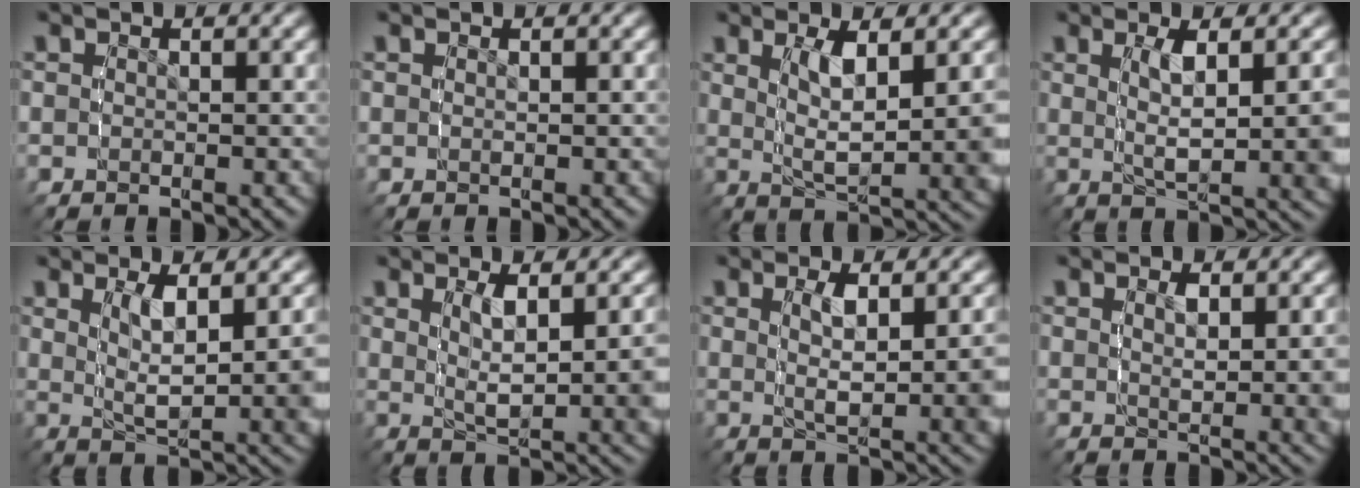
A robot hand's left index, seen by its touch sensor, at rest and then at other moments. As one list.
[{"total": 0.0}, {"total": 5.1, "force": [1.2, 0.7, 4.9], "torque": [-0.070, -0.008, 0.025]}, {"total": 4.6, "force": [1.2, 0.5, 4.4], "torque": [-0.067, -0.004, 0.025]}, {"total": 4.6, "force": [1.3, 0.5, 4.4], "torque": [-0.063, -0.007, 0.026]}, {"total": 4.1, "force": [1.3, 0.4, 3.8], "torque": [-0.058, -0.007, 0.028]}, {"total": 4.0, "force": [1.2, 0.3, 3.8], "torque": [-0.057, -0.005, 0.023]}, {"total": 2.2, "force": [1.2, -0.4, 1.8], "torque": [-0.022, -0.008, 0.023]}]